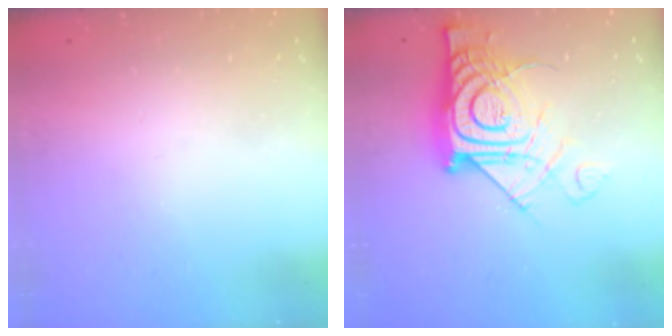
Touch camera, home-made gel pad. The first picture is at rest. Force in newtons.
{"total": 15.9, "press": 15.7, "slide": 1.9}